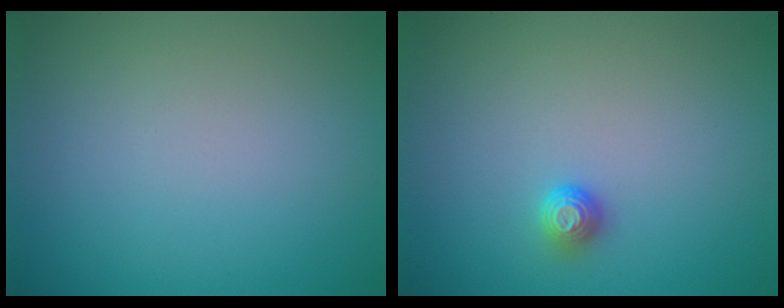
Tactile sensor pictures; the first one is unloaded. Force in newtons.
{"total": 1.2, "press": 1.1, "slide": 0.4}